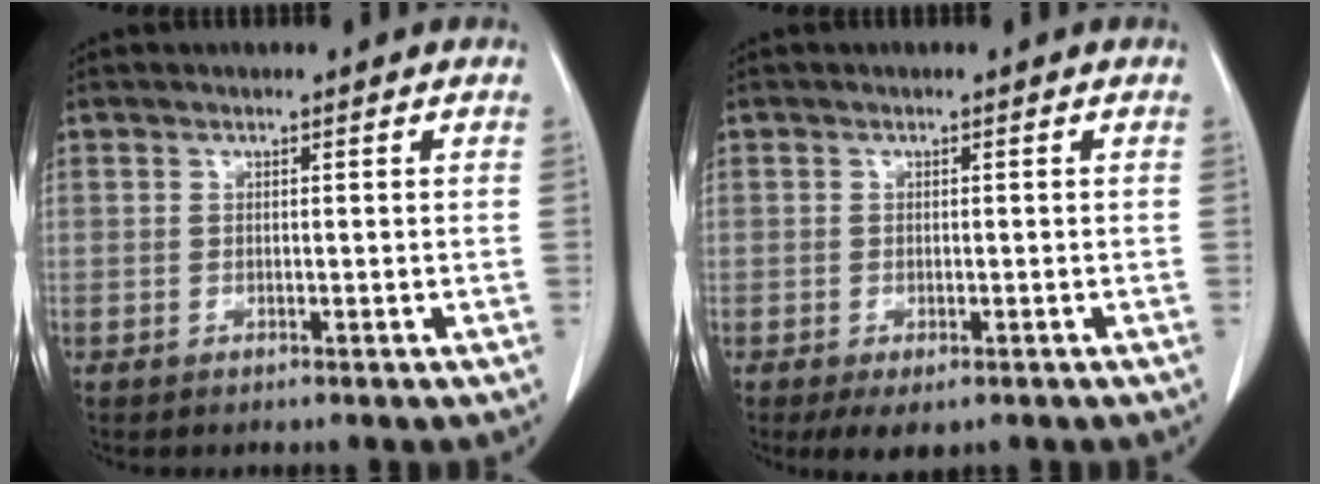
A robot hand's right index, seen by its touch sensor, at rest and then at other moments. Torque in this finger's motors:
{"motor_torque": [-0.43, -0.21, -0.46, -0.13]}